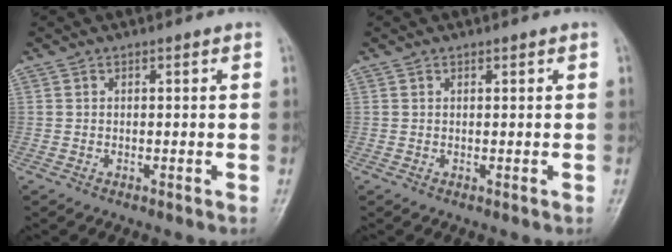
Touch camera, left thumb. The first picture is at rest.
{"total": 0.0}